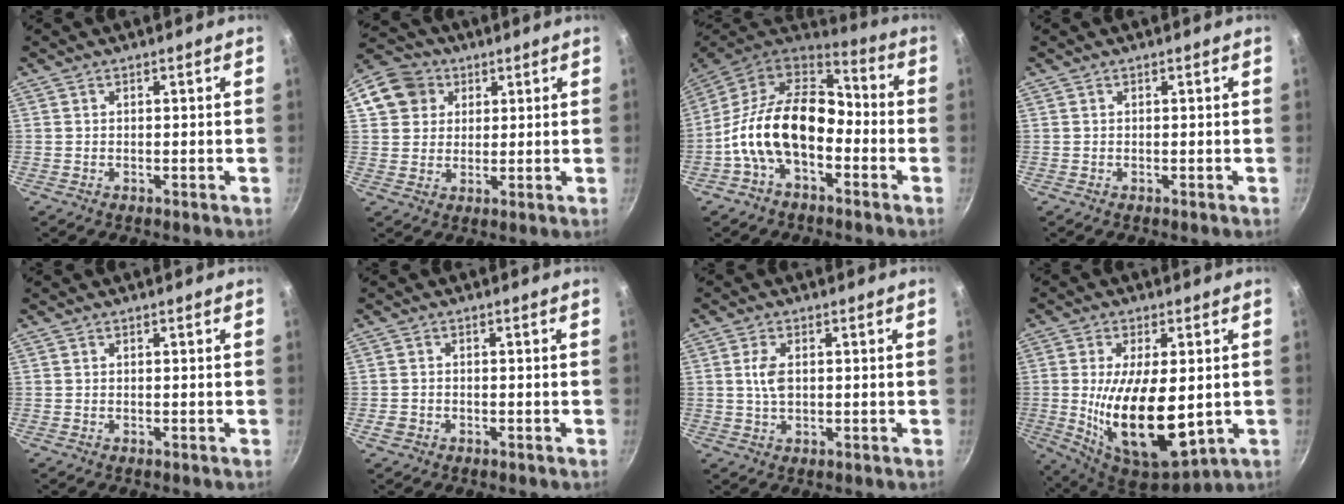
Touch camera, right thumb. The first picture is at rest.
{"total": 9.4, "force": [3.6, 8.1, 3.2], "torque": [-0.026, 0.011, 0.056]}
{"total": 18.2, "force": [-4.0, 11.2, 13.7], "torque": [-0.218, 0.051, -0.092]}
{"total": 0.0}
{"total": 0.0}
{"total": 1.9, "force": [-1.0, 1.5, 0.8], "torque": [-0.019, 0.008, -0.015]}
{"total": 4.0, "force": [0.5, 2.3, 3.2], "torque": [-0.059, 0.001, 0.010]}
{"total": 18.7, "force": [-1.2, 8.6, 16.6], "torque": [-0.283, -0.017, -0.003]}